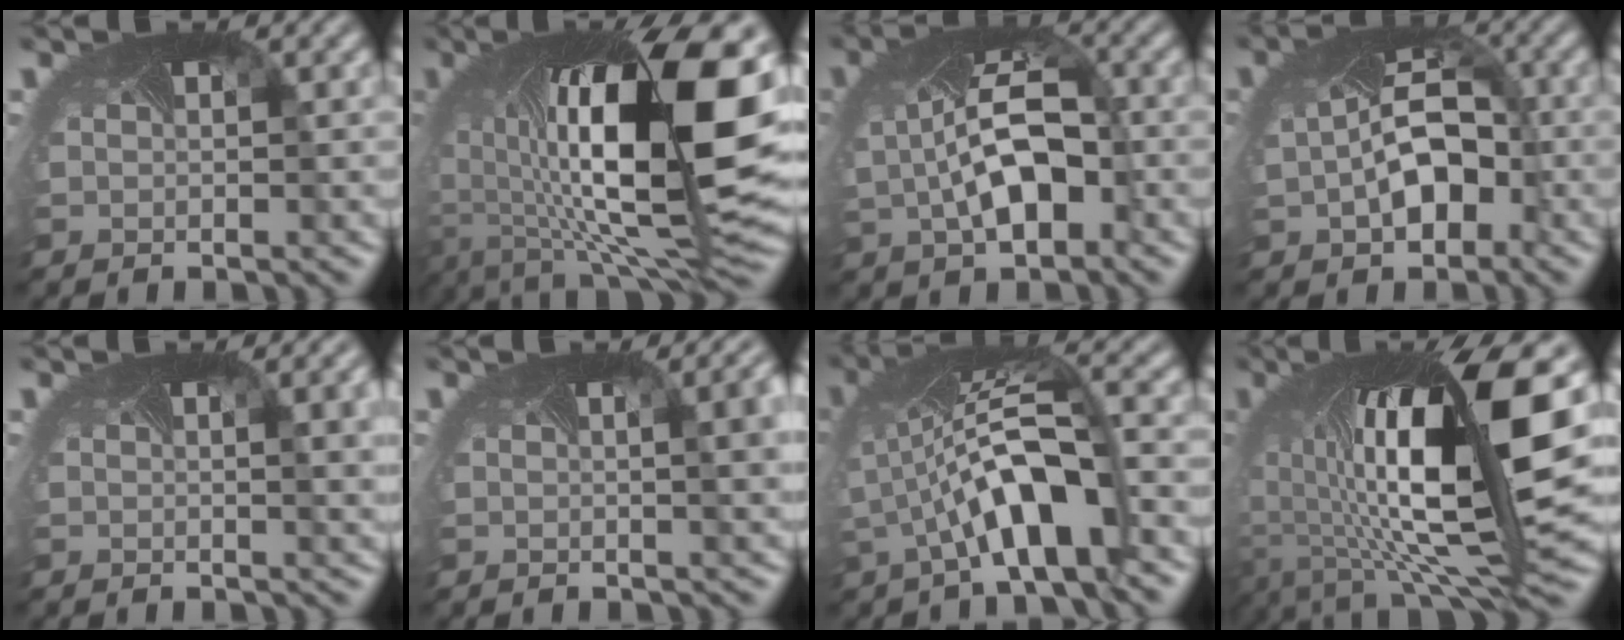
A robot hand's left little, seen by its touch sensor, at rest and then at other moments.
{"total": 16.7, "force": [0.6, 7.3, 15.1], "torque": [-0.259, -0.022, 0.025]}
{"total": 6.3, "force": [-0.8, 3.6, 5.1], "torque": [-0.125, -0.007, -0.010]}
{"total": 5.7, "force": [-0.8, 3.8, 4.2], "torque": [-0.106, -0.015, -0.006]}
{"total": 4.9, "force": [1.2, 1.8, 4.4], "torque": [-0.048, 0.000, 0.017]}
{"total": 6.7, "force": [1.5, 2.9, 5.8], "torque": [-0.060, 0.010, 0.017]}
{"total": 5.5, "force": [-2.0, 1.6, 4.9], "torque": [-0.123, -0.005, -0.030]}
{"total": 14.4, "force": [1.0, 4.7, 13.6], "torque": [-0.241, -0.019, 0.025]}